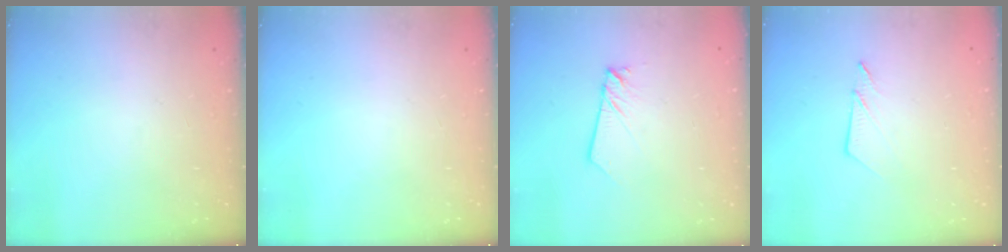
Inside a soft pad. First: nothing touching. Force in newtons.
{"total": 0.0}
{"total": 2.0, "press": 2.0, "slide": 0.2}
{"total": 4.5, "press": 4.5, "slide": 0.1}